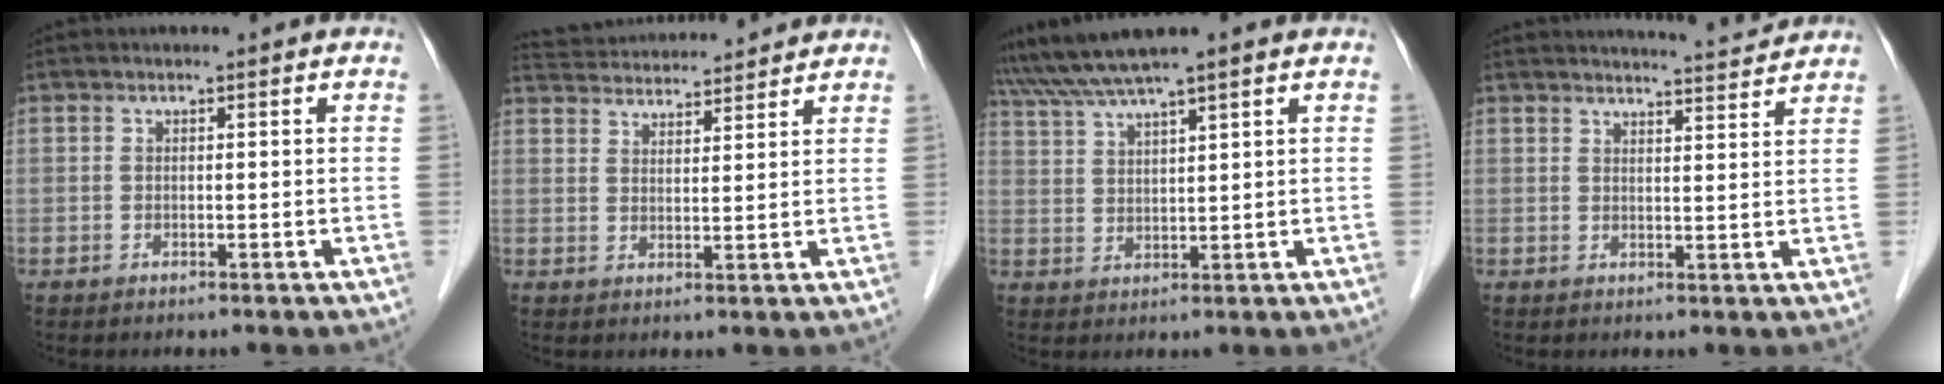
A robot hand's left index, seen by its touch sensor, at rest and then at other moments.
{"total": 12.4, "force": [11.9, 1.8, 2.9], "torque": [-0.054, 0.038, 0.181]}
{"total": 7.3, "force": [6.1, -0.6, 4.0], "torque": [-0.079, 0.033, 0.115]}
{"total": 6.8, "force": [6.7, -0.5, 1.3], "torque": [-0.026, 0.000, 0.080]}